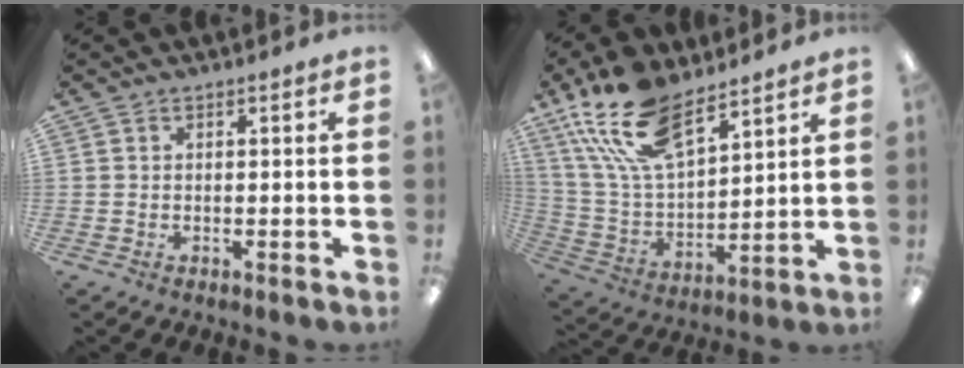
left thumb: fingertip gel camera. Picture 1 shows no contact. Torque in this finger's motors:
{"motor_torque": [0.48, 0.01, 1.46, -1.31, 0.50]}